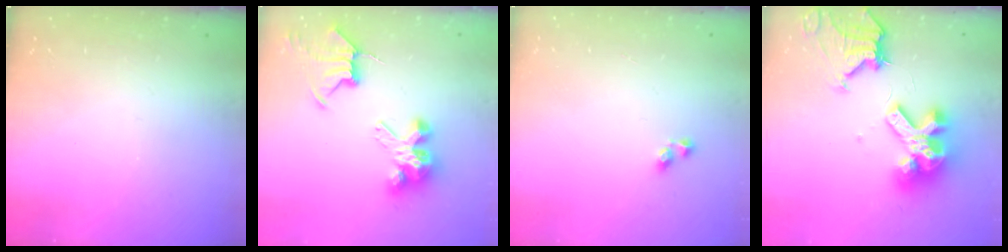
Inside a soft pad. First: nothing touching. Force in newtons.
{"total": 9.8, "press": 9.7, "slide": 1.2}
{"total": 2.2, "press": 1.9, "slide": 1.1}
{"total": 17.9, "press": 17.8, "slide": 2.2}